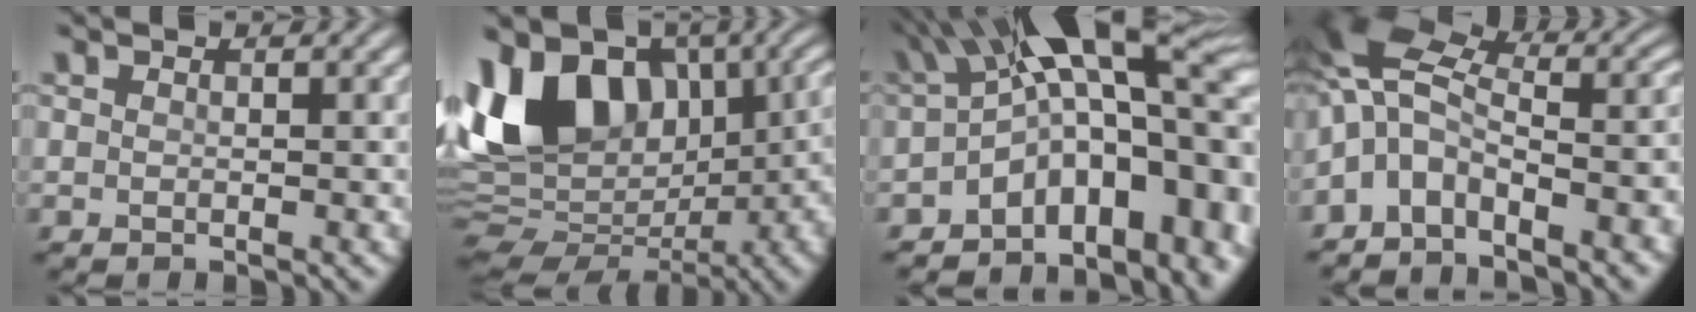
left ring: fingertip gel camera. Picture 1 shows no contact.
{"total": 15.2, "force": [1.9, 10.3, 11.0], "torque": [-0.181, 0.007, 0.051]}
{"total": 14.3, "force": [-1.5, 6.5, 12.7], "torque": [-0.164, 0.020, -0.020]}
{"total": 8.8, "force": [-3.9, 4.9, 6.2], "torque": [-0.104, 0.014, -0.083]}